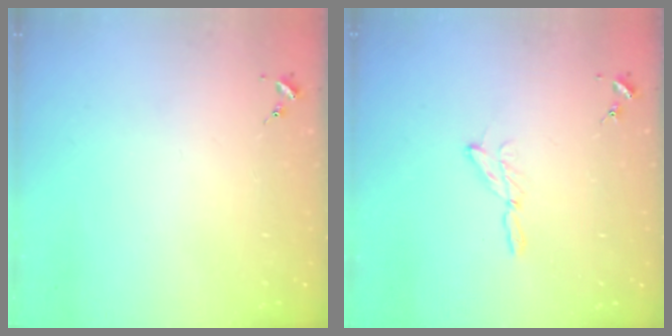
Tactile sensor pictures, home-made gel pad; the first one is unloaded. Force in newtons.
{"total": 4.1, "press": 4.1, "slide": 0.4}